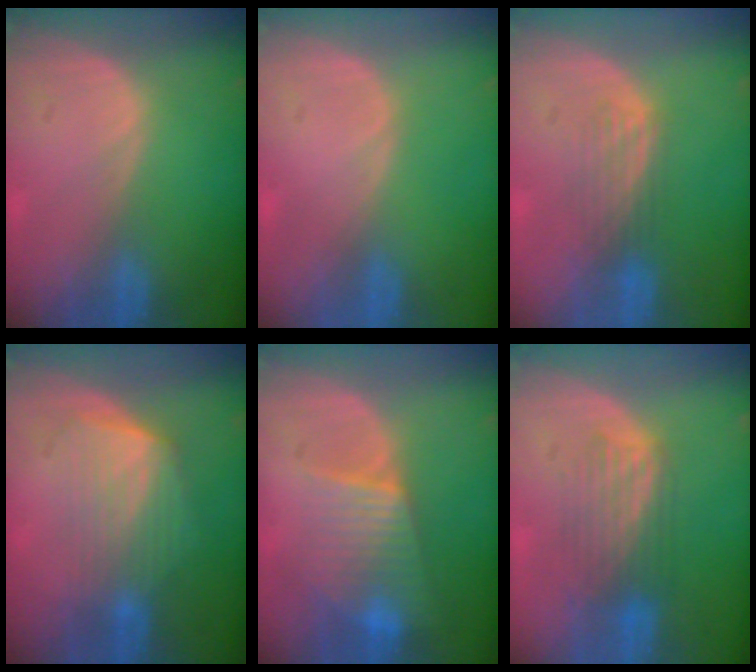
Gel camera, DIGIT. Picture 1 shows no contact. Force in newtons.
{"total": 0.0}
{"total": 3.4, "press": 3.1, "slide": 1.5}
{"total": 6.5, "press": 6.1, "slide": 2.1}
{"total": 7.1, "press": 6.8, "slide": 1.9}
{"total": 5.4, "press": 5.4, "slide": 0.4}